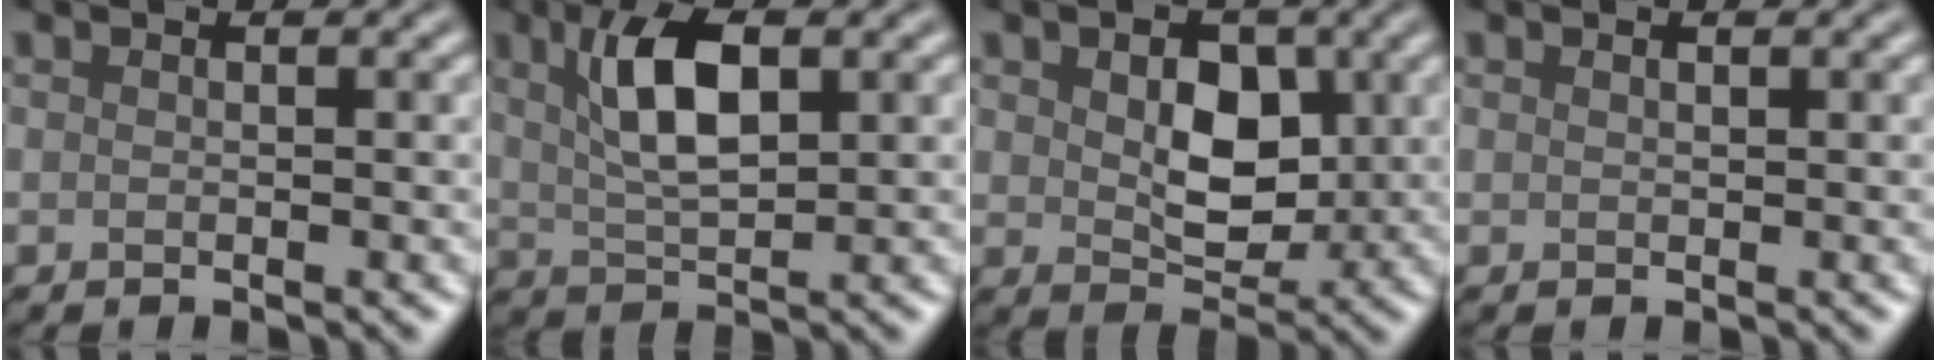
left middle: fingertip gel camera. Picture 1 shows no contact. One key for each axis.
{"total": 5.7, "fx": 2.0, "fy": 2.3, "fz": 4.8, "tx": -0.094, "ty": 0.009, "tz": 0.033}
{"total": 5.1, "fx": 0.8, "fy": 3.4, "fz": 3.8, "tx": -0.064, "ty": -0.003, "tz": 0.014}
{"total": 0.0}